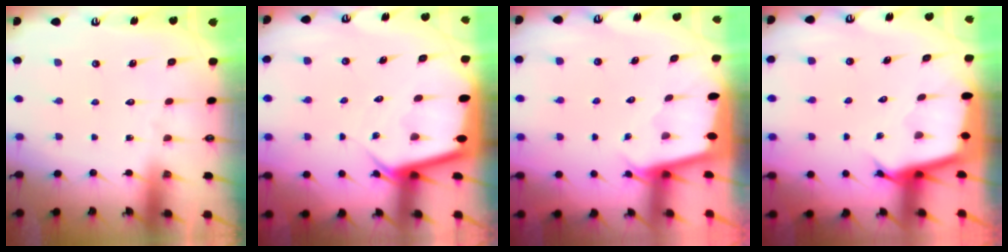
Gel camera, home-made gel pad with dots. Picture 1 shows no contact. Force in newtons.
{"total": 6.4, "press": 6.3, "slide": 0.7}
{"total": 1.9, "press": 1.9, "slide": 0.1}
{"total": 2.9, "press": 2.9, "slide": 0.1}